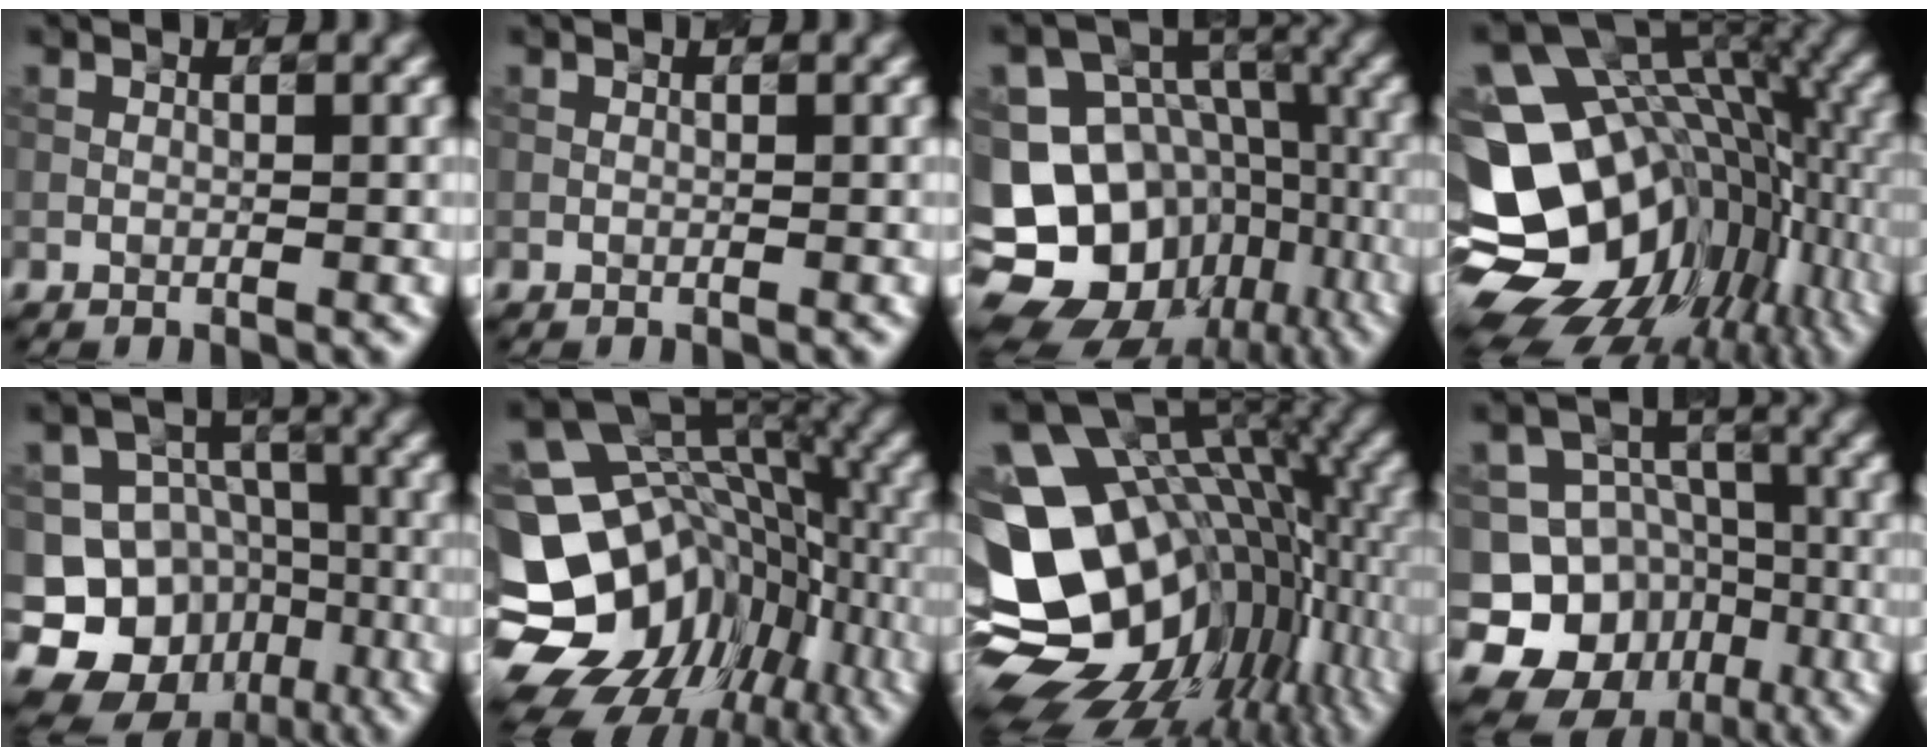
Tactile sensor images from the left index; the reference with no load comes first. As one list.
[{"total": 0.0}, {"total": 17.6, "force": [-7.1, 14.3, 7.2], "torque": [-0.148, -0.017, -0.090]}, {"total": 16.6, "force": [-4.1, 11.5, 11.2], "torque": [-0.204, -0.021, -0.044]}, {"total": 15.7, "force": [-8.8, 12.3, 4.0], "torque": [-0.078, -0.039, -0.135]}, {"total": 15.2, "force": [-5.8, 11.7, 7.7], "torque": [-0.145, -0.009, -0.078]}, {"total": 16.0, "force": [-2.4, 10.8, 11.5], "torque": [-0.194, -0.015, -0.016]}, {"total": 13.4, "force": [-7.5, 10.5, 3.4], "torque": [-0.064, -0.018, -0.121]}]